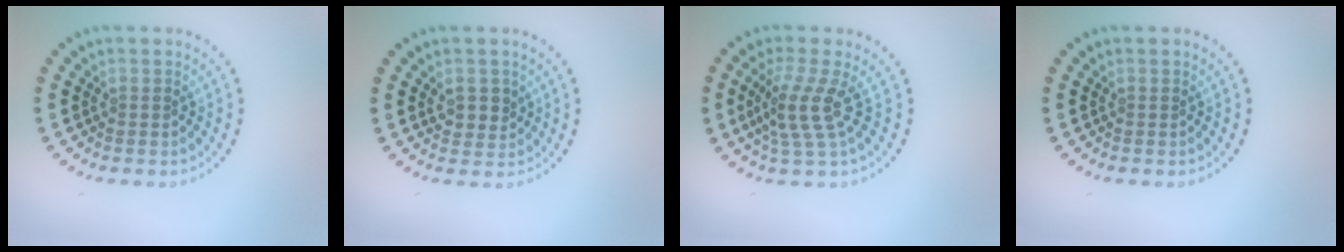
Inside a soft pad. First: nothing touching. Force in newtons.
{"total": 2.0, "press": 2.0, "slide": 0.6}
{"total": 3.5, "press": 2.7, "slide": 2.1}
{"total": 0.0}